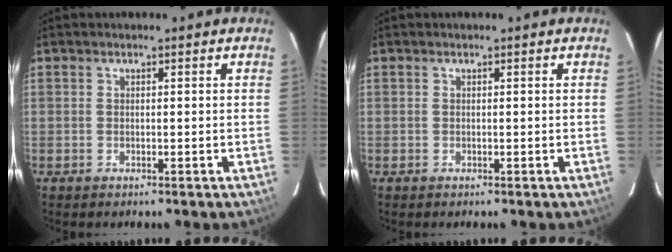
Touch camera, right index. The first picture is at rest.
{"total": 0.0}